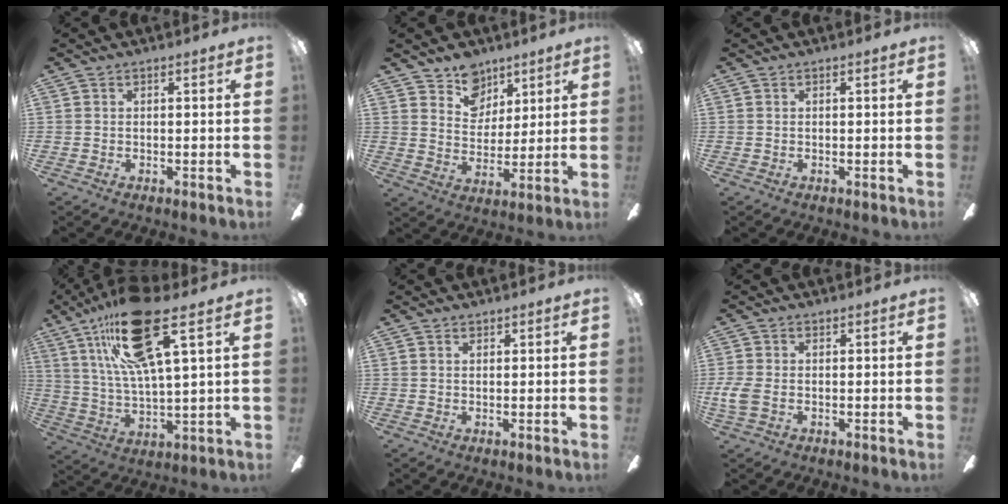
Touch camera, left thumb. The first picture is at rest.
{"total": 9.6, "force": [7.0, 6.5, 1.4], "torque": [-0.016, -0.046, 0.131]}
{"total": 0.0}
{"total": 22.9, "force": [12.5, 6.4, 18.1], "torque": [-0.327, -0.036, 0.198]}
{"total": 0.8, "force": [0.6, 0.5, 0.2], "torque": [-0.006, 0.001, 0.012]}
{"total": 4.1, "force": [-0.4, 2.5, 3.2], "torque": [-0.082, 0.000, -0.013]}